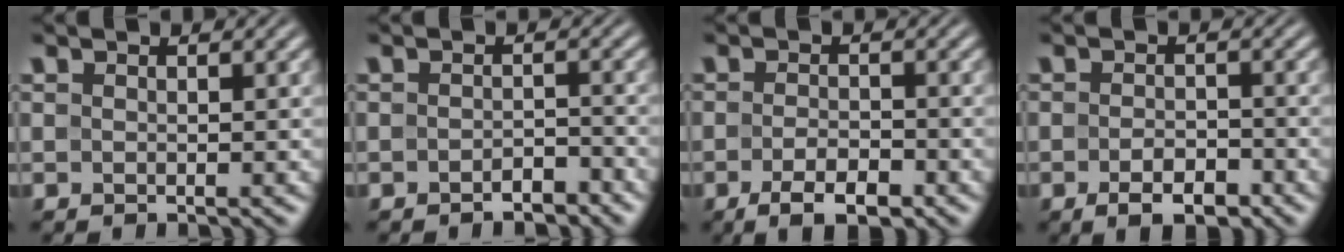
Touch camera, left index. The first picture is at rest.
{"total": 1.8, "force": [-1.4, 0.6, 0.9], "torque": [-0.012, 0.005, -0.024]}
{"total": 3.6, "force": [-1.9, 1.3, 2.7], "torque": [-0.049, -0.002, -0.034]}
{"total": 3.3, "force": [-1.8, 1.4, 2.3], "torque": [-0.036, -0.001, -0.030]}